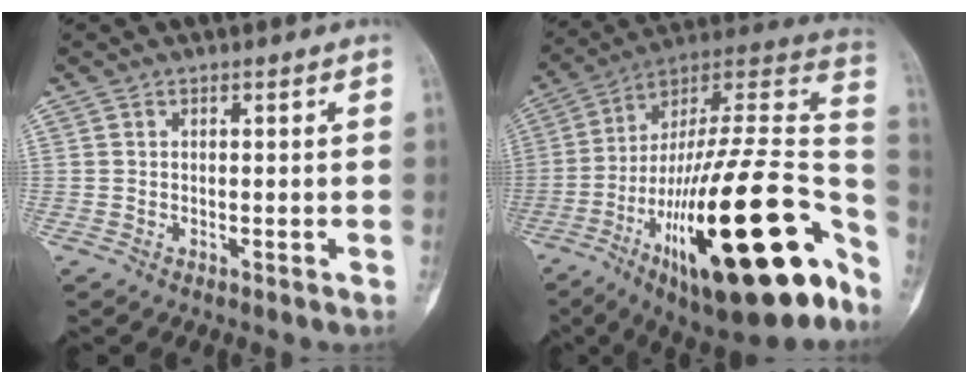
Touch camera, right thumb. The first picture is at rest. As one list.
[{"total": 35.6, "force": [-14.6, 11.1, 30.5], "torque": [-0.433, 0.060, -0.226]}]